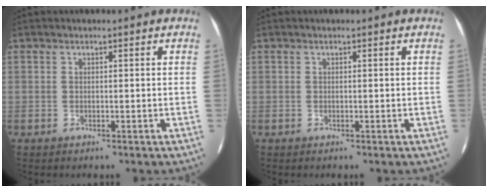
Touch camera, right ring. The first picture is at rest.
{"total": 0.0}